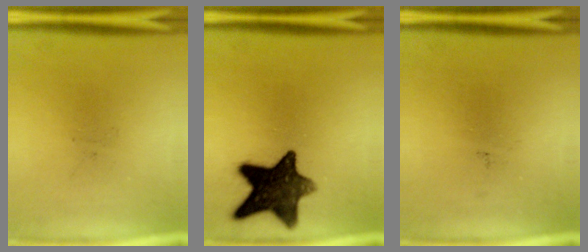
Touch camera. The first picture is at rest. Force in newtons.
{"total": 13.5}
{"total": 0.0}